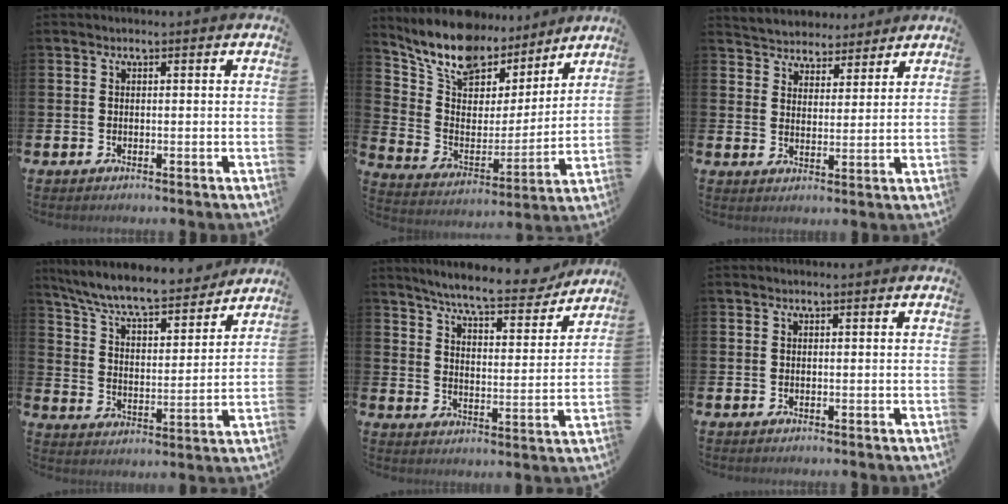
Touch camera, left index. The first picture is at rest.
{"total": 12.4, "force": [10.9, 5.2, 2.6], "torque": [-0.101, -0.071, 0.199]}
{"total": 4.7, "force": [4.4, 1.2, -0.7], "torque": [-0.013, -0.027, 0.080]}
{"total": 8.7, "force": [8.1, 1.3, 2.9], "torque": [-0.088, -0.060, 0.139]}
{"total": 7.7, "force": [7.3, 0.6, 2.6], "torque": [-0.071, -0.045, 0.124]}
{"total": 0.0}